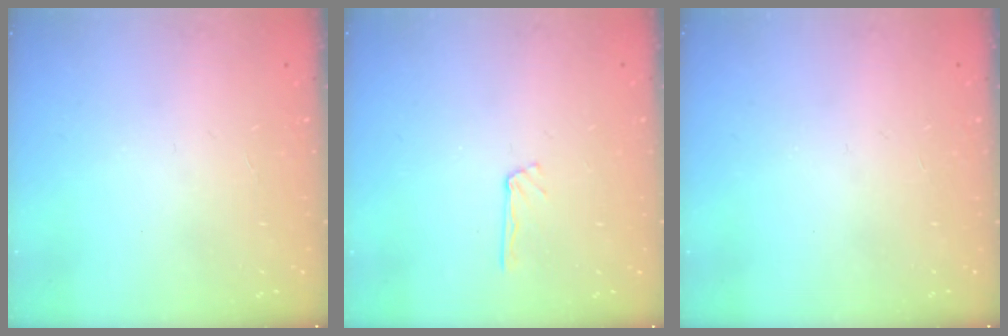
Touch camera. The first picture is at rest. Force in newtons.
{"total": 3.1, "press": 3.1, "slide": 0.3}
{"total": 0.0}